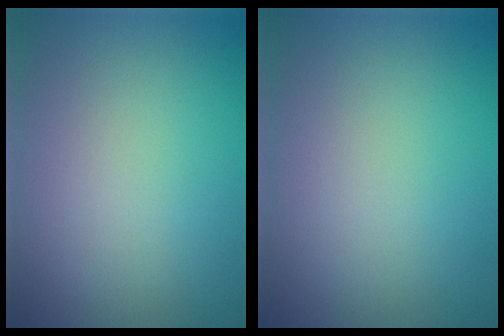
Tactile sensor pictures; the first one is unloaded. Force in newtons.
{"total": 0.0}